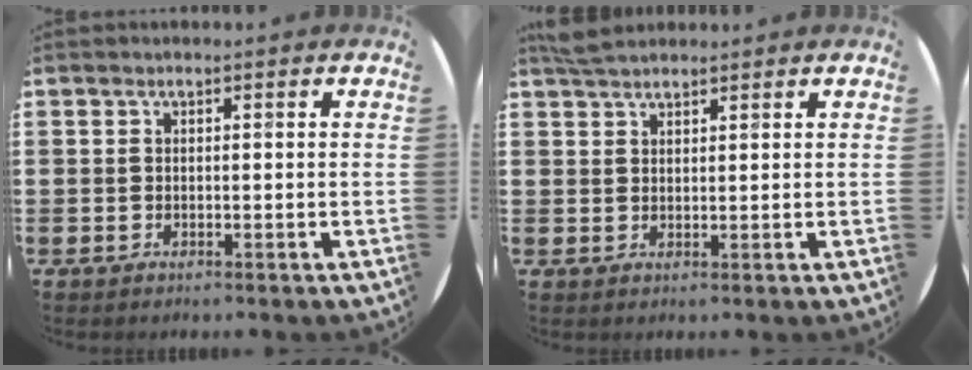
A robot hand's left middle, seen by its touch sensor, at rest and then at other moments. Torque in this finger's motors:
{"motor_torque": [0.52, -0.60, 0.01, 0.05]}